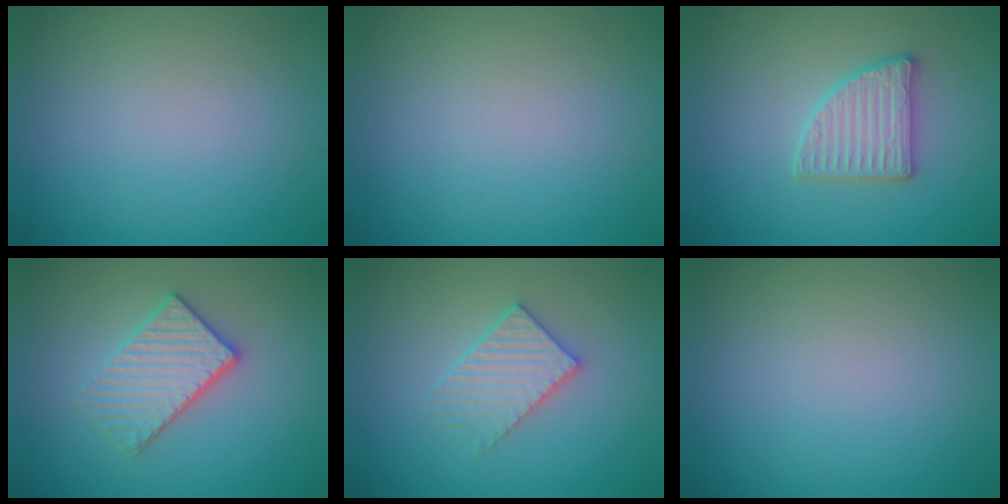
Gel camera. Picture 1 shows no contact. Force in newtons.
{"total": 0.0}
{"total": 2.8, "press": 2.8, "slide": 0.4}
{"total": 3.6, "press": 3.1, "slide": 1.8}
{"total": 3.0, "press": 3.0, "slide": 0.5}
{"total": 0.0}